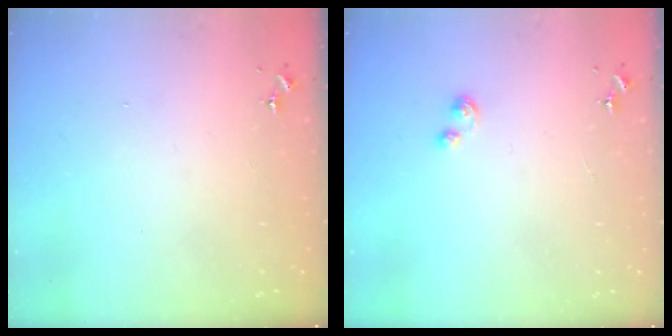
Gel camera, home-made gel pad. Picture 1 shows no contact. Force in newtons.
{"total": 3.1, "press": 3.1, "slide": 0.3}